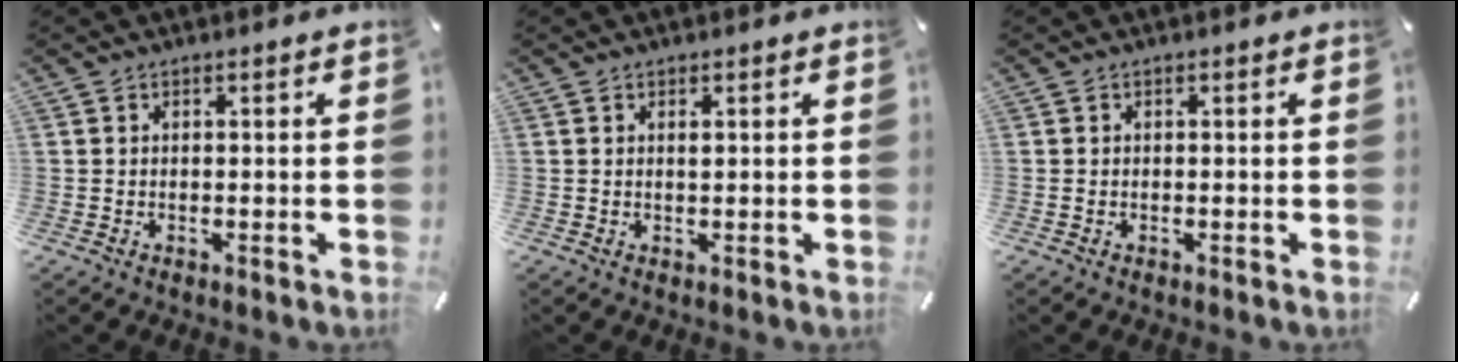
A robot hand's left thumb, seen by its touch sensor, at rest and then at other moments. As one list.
[{"total": 0.7, "force": [0.2, 0.2, 0.6], "torque": [-0.013, 0.000, 0.004]}, {"total": 0.5, "force": [-0.2, 0.3, 0.4], "torque": [-0.007, 0.000, -0.004]}]